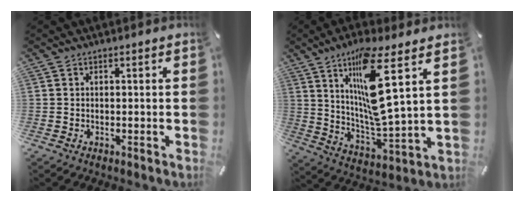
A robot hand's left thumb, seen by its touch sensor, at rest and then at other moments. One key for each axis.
{"total": 16.0, "fx": 7.5, "fy": 2.4, "fz": 13.9, "tx": -0.285, "ty": -0.040, "tz": 0.109}